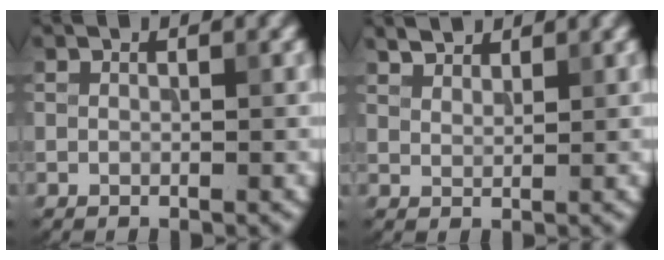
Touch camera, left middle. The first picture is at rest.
{"total": 2.0, "force": [1.9, 0.5, 0.5], "torque": [-0.011, 0.005, 0.036]}